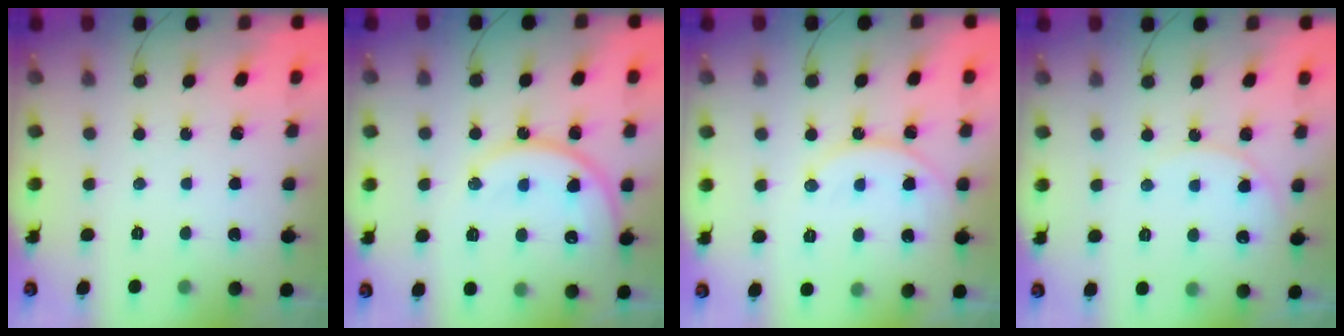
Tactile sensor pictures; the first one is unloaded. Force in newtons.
{"total": 14.7, "press": 14.6, "slide": 1.3}
{"total": 11.7, "press": 11.5, "slide": 2.4}
{"total": 8.6, "press": 8.6, "slide": 0.4}